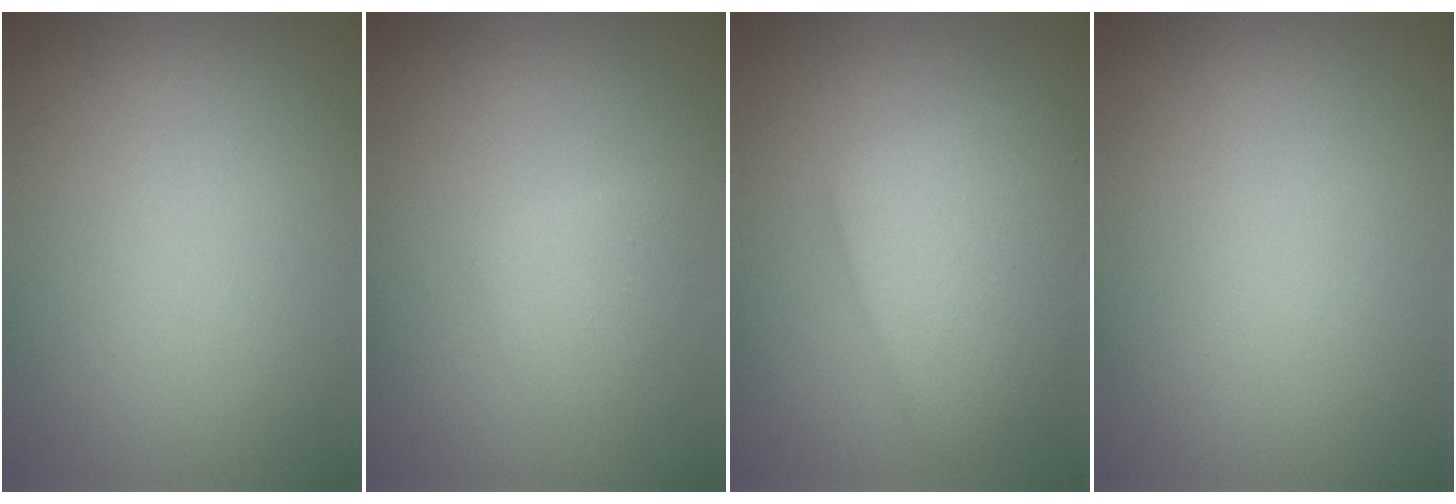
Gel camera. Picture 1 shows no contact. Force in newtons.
{"total": 1.5, "press": 1.5, "slide": 0.0}
{"total": 5.3, "press": 5.2, "slide": 0.3}
{"total": 0.0}